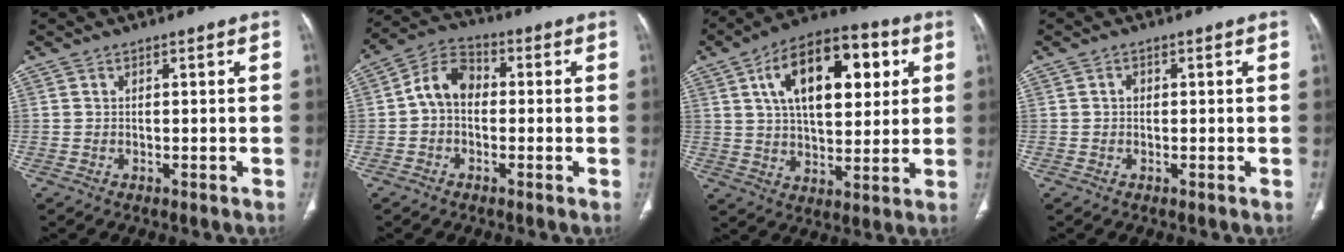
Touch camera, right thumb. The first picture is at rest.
{"total": 7.6, "force": [-0.3, 5.5, 5.2], "torque": [-0.078, 0.025, -0.019]}
{"total": 20.1, "force": [6.5, 10.5, 15.9], "torque": [-0.217, 0.000, 0.100]}
{"total": 0.8, "force": [0.0, 0.7, 0.4], "torque": [-0.003, 0.003, -0.002]}